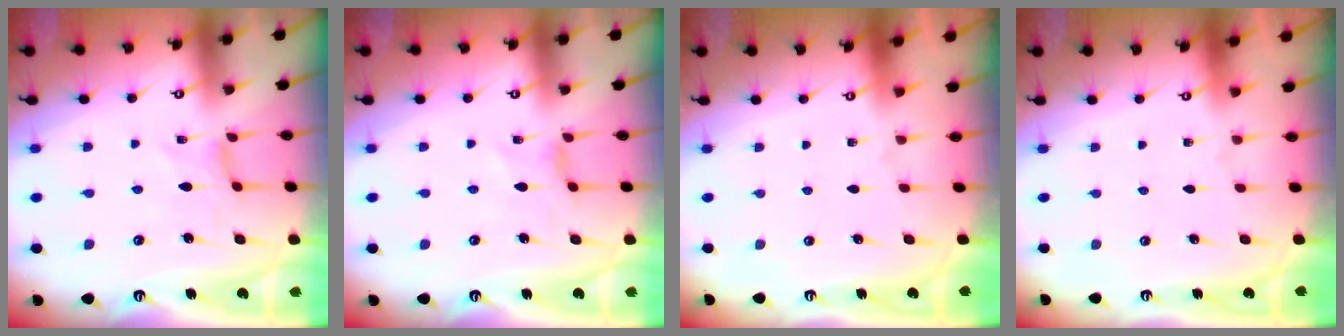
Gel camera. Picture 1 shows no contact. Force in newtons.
{"total": 2.3, "press": 2.3, "slide": 0.4}
{"total": 0.0}
{"total": 0.0}